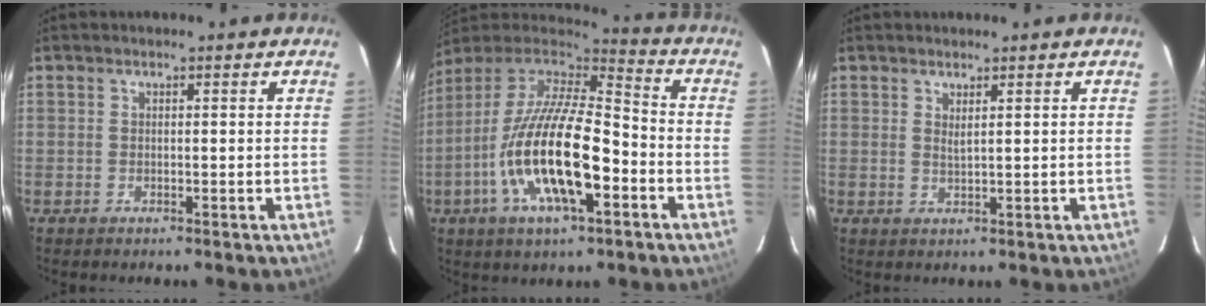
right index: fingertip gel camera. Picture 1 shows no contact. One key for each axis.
{"total": 22.0, "fx": -7.1, "fy": 7.6, "fz": 19.4, "tx": -0.370, "ty": -0.025, "tz": -0.135}
{"total": 1.4, "fx": 0.9, "fy": 0.1, "fz": 1.0, "tx": -0.020, "ty": -0.002, "tz": 0.016}